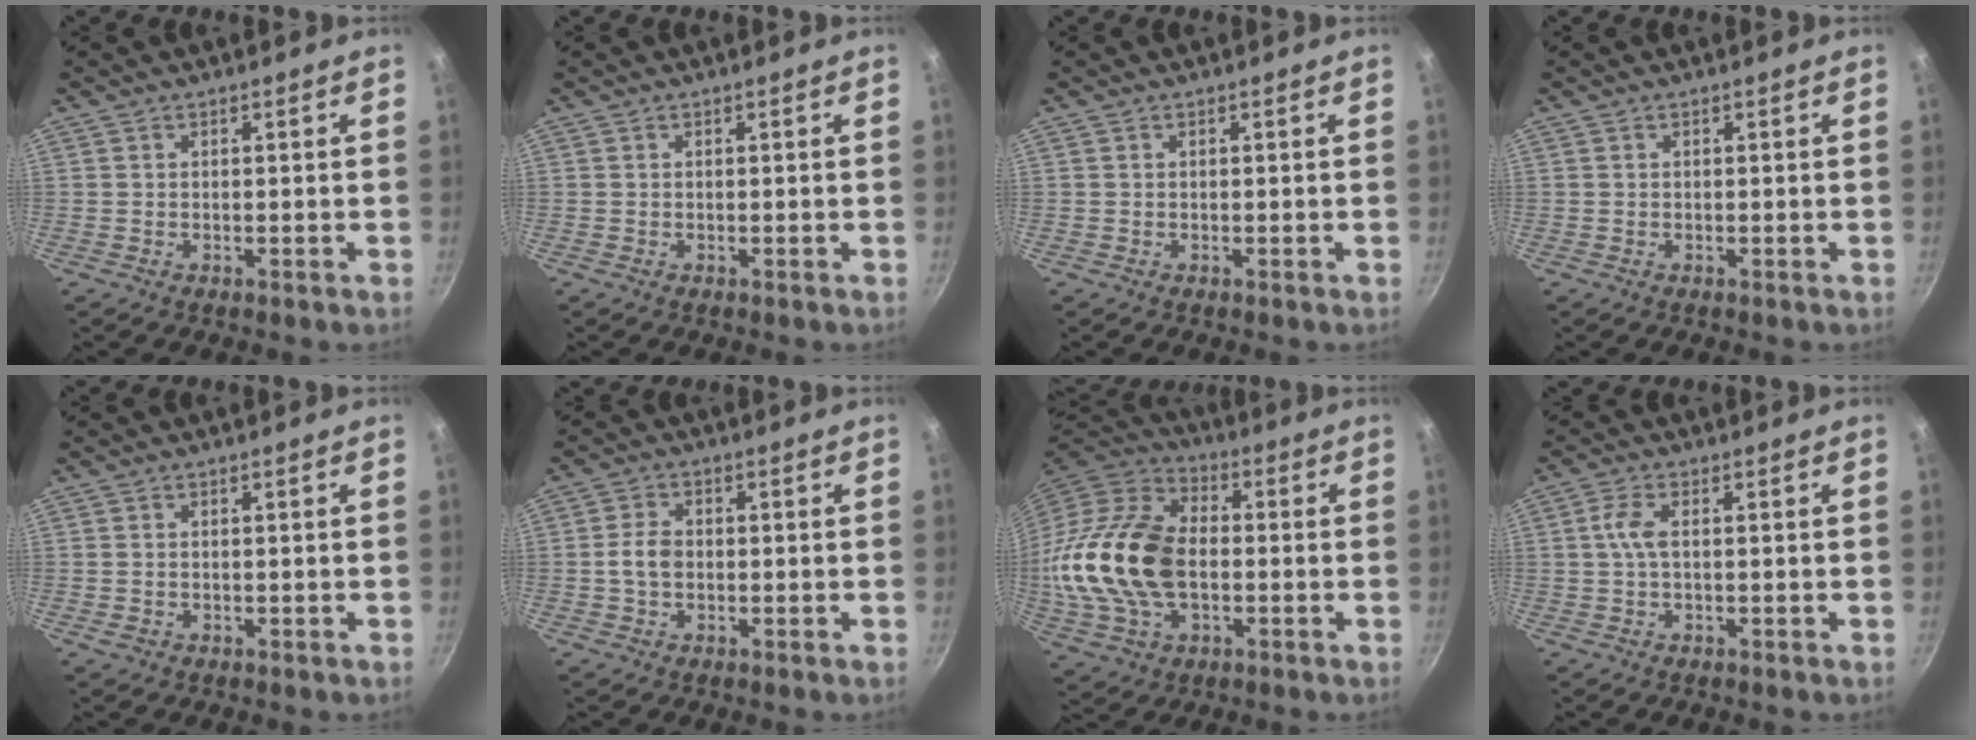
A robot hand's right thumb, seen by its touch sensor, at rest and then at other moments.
{"total": 0.0}
{"total": 0.0}
{"total": 0.0}
{"total": 1.1, "force": [-0.3, 0.9, 0.6], "torque": [-0.009, 0.000, -0.005]}
{"total": 4.0, "force": [-0.4, 2.9, 2.8], "torque": [-0.050, 0.015, -0.012]}
{"total": 22.5, "force": [-1.5, 14.5, 17.2], "torque": [-0.331, 0.029, -0.032]}
{"total": 3.5, "force": [0.2, 1.5, 3.2], "torque": [-0.077, 0.009, 0.000]}